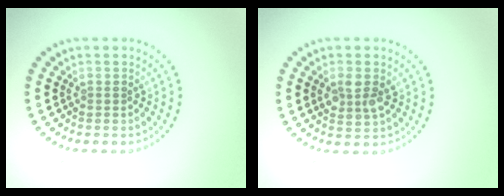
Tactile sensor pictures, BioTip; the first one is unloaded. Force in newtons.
{"total": 2.4, "press": 2.4, "slide": 0.4}